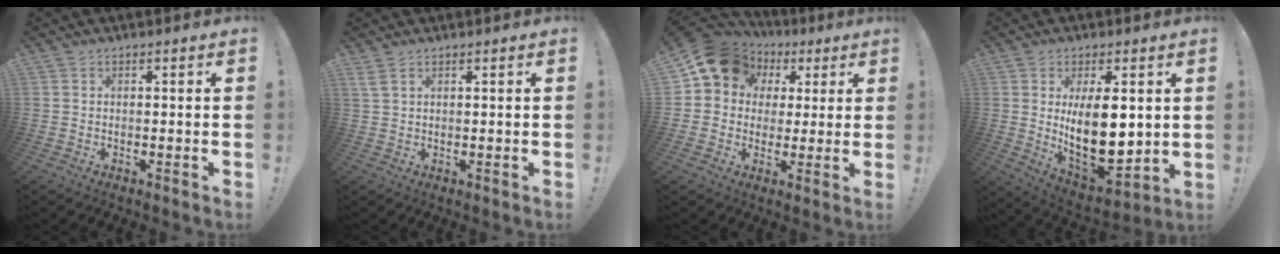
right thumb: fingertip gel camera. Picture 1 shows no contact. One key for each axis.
{"total": 2.4, "fx": 1.5, "fy": 0.5, "fz": 1.8, "tx": -0.042, "ty": -0.002, "tz": 0.030}
{"total": 13.5, "fx": 5.3, "fy": 11.0, "fz": 5.8, "tx": -0.080, "ty": -0.020, "tz": 0.104}
{"total": 17.1, "fx": 2.2, "fy": 8.1, "fz": 14.9, "tx": -0.241, "ty": -0.036, "tz": 0.045}